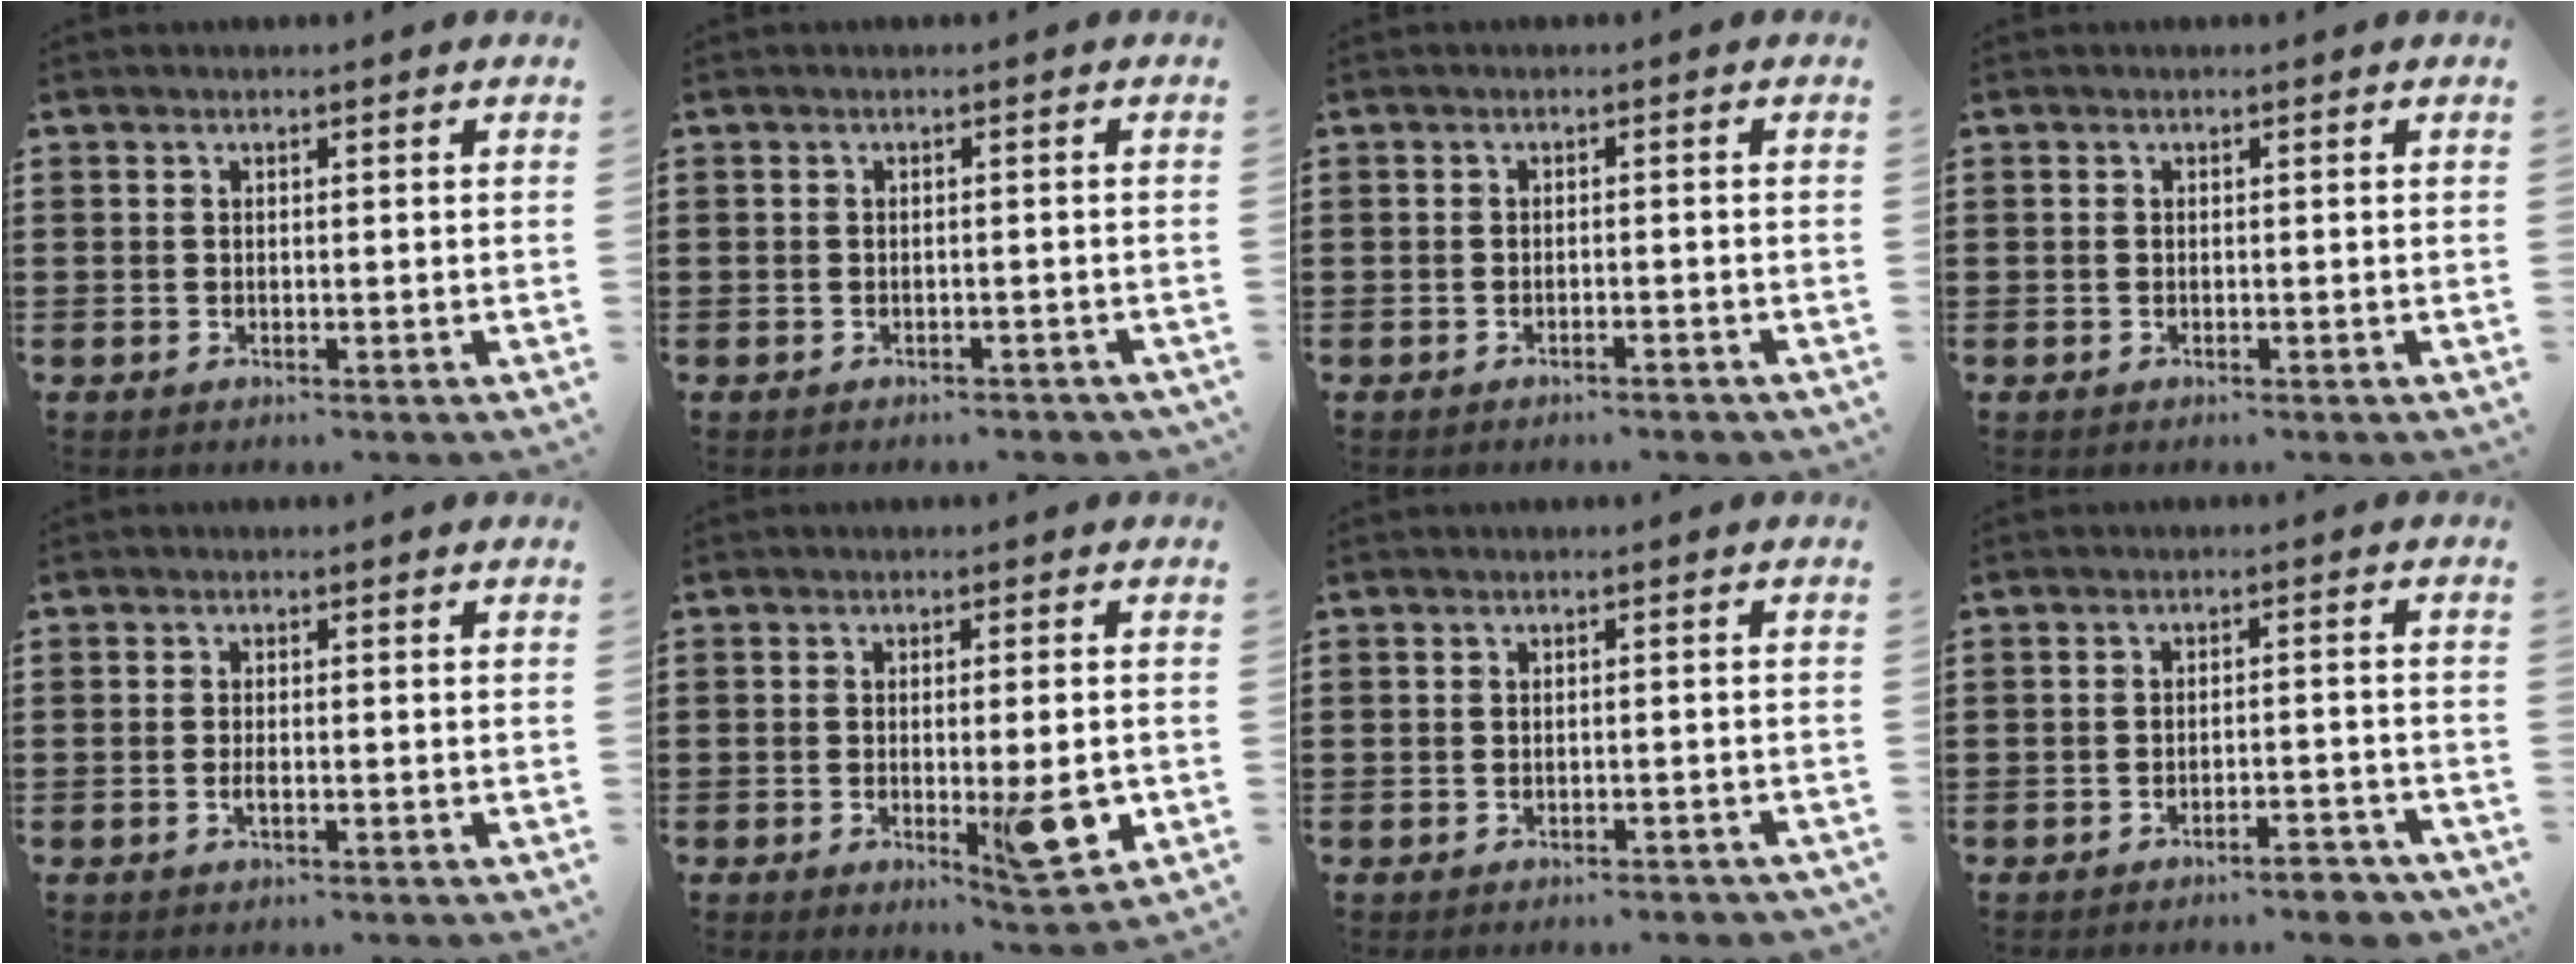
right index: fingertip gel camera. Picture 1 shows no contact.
{"total": 1.0, "force": [-1.0, 0.2, 0.2], "torque": [-0.009, -0.004, -0.020]}
{"total": 1.1, "force": [-1.0, -0.1, 0.4], "torque": [-0.013, -0.002, -0.020]}
{"total": 0.0}
{"total": 1.2, "force": [-0.4, 0.3, 1.1], "torque": [-0.021, -0.003, -0.007]}
{"total": 7.7, "force": [-1.6, 1.6, 7.4], "torque": [-0.100, -0.016, -0.019]}
{"total": 1.2, "force": [-1.2, 0.1, 0.3], "torque": [-0.011, -0.003, -0.025]}
{"total": 3.7, "force": [-3.3, 0.3, 1.7], "torque": [-0.028, -0.001, -0.062]}